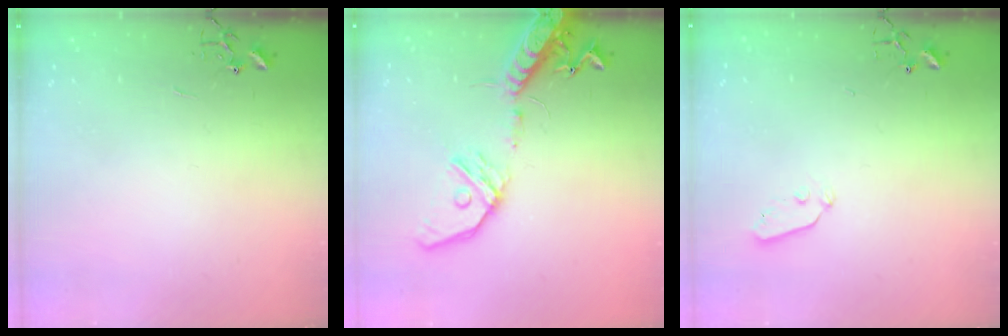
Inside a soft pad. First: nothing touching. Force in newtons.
{"total": 17.0, "press": 16.7, "slide": 3.3}
{"total": 3.2, "press": 3.2, "slide": 0.5}